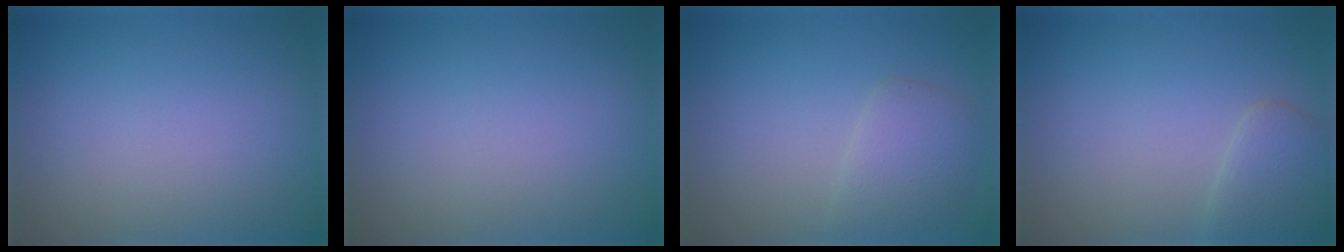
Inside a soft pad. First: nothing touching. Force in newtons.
{"total": 0.0}
{"total": 2.6, "press": 2.6, "slide": 0.3}
{"total": 2.3, "press": 2.3, "slide": 0.1}